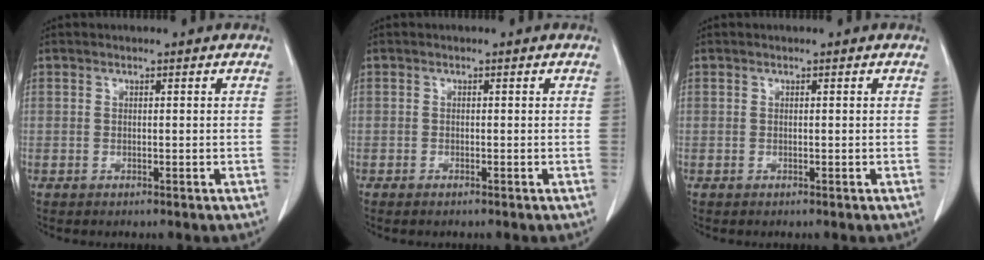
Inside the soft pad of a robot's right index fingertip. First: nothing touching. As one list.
[{"total": 0.6, "force": [-0.5, 0.1, 0.3], "torque": [-0.009, -0.002, -0.005]}, {"total": 0.0}]